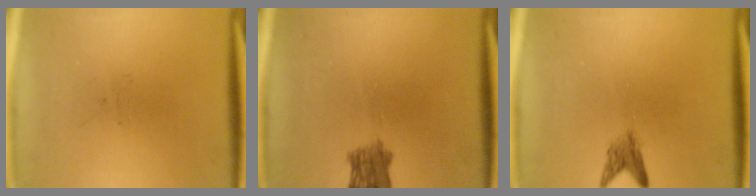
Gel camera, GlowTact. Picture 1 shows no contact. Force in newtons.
{"total": 3.5}
{"total": 2.0}